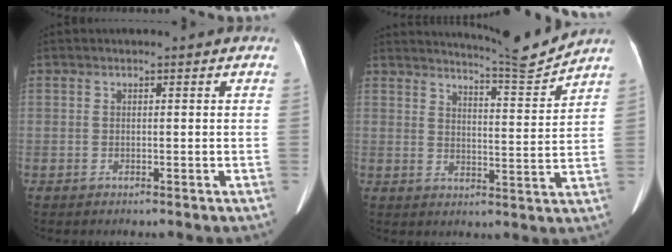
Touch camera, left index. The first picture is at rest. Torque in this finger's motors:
{"motor_torque": [0.04, -0.36, -0.03, 0.04]}